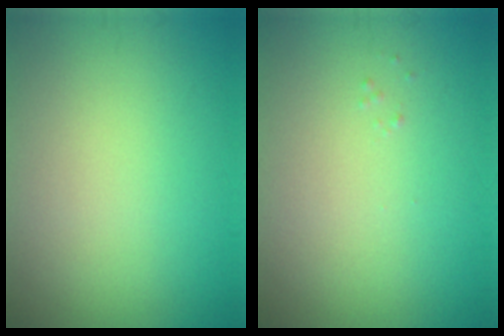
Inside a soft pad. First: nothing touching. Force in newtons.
{"total": 0.0}